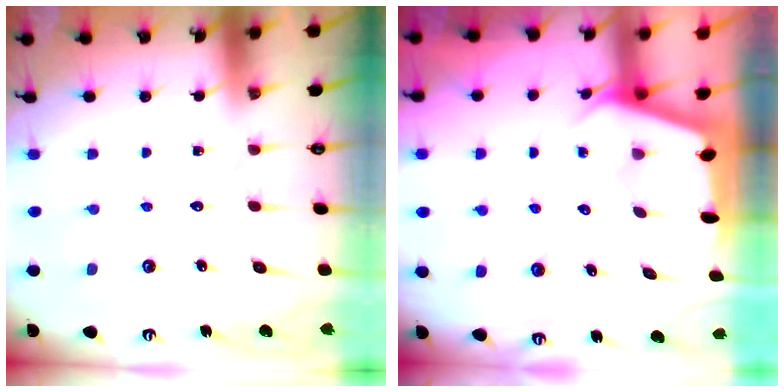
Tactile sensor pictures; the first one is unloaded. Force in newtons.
{"total": 2.0, "press": 2.0, "slide": 0.3}